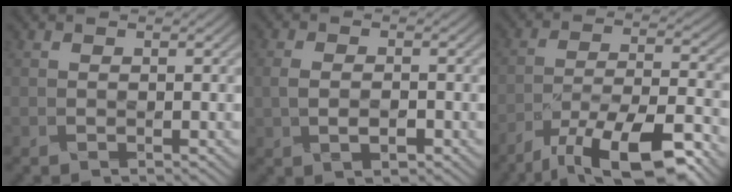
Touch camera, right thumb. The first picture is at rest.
{"total": 3.2, "force": [-0.9, 1.4, 2.7], "torque": [-0.065, -0.006, -0.008]}
{"total": 12.8, "force": [-9.5, 2.9, 8.1], "torque": [-0.168, -0.004, -0.157]}